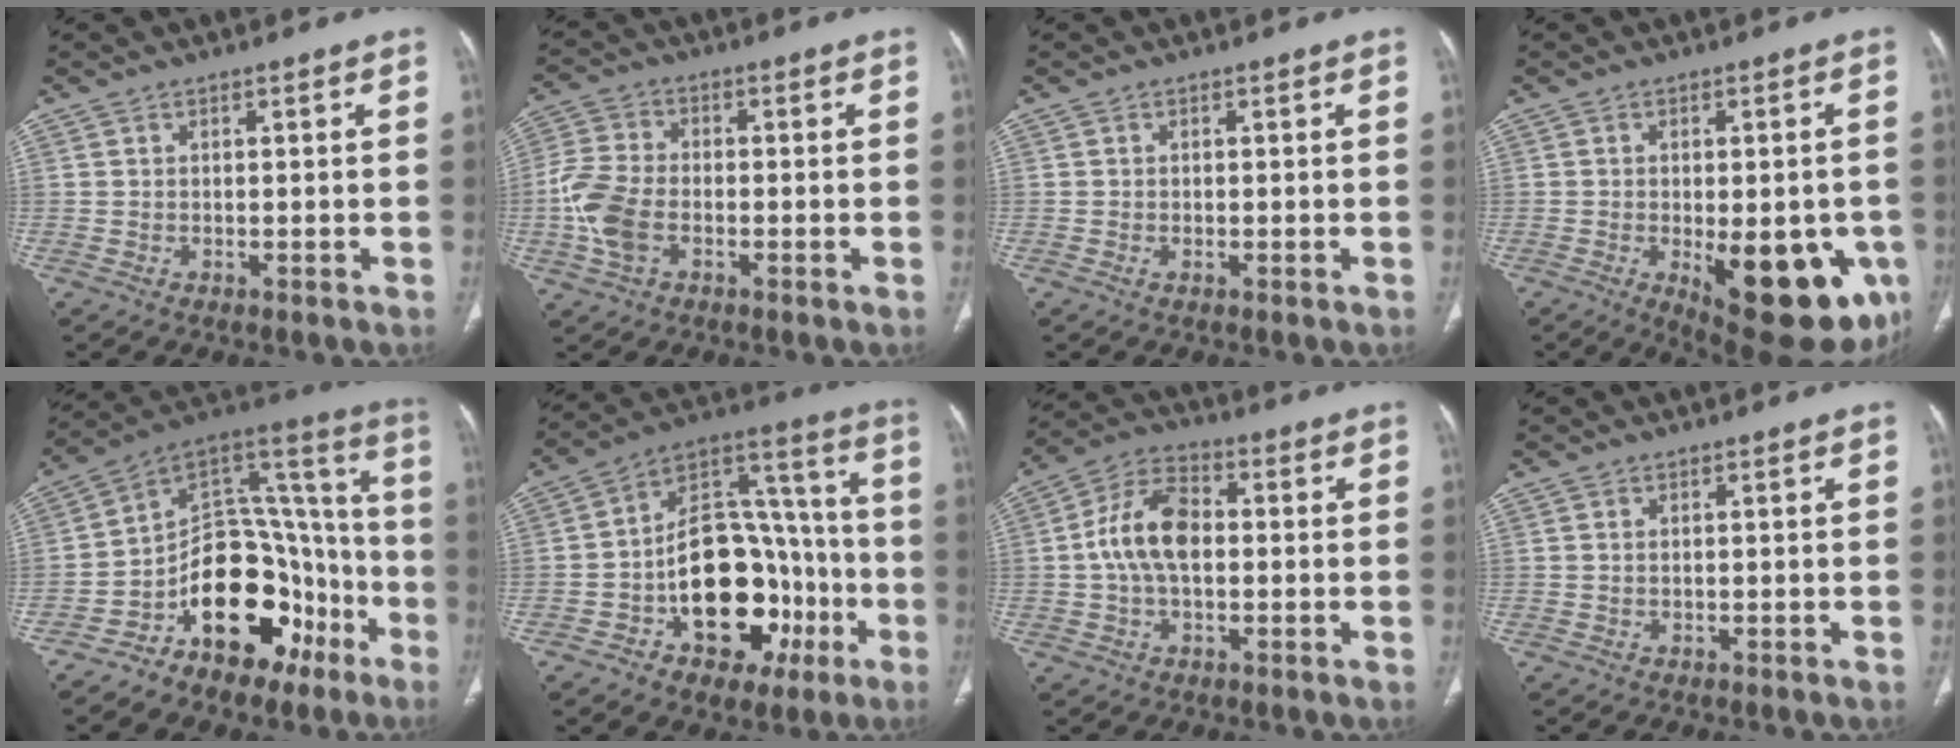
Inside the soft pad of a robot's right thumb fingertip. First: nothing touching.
{"total": 9.0, "force": [-2.3, 5.6, 6.6], "torque": [-0.150, 0.011, -0.051]}
{"total": 0.6, "force": [-0.2, 0.3, 0.5], "torque": [-0.013, 0.000, -0.004]}
{"total": 20.2, "force": [-6.3, 8.6, 17.1], "torque": [-0.160, -0.012, -0.060]}
{"total": 24.1, "force": [-10.8, 14.7, 15.7], "torque": [-0.180, 0.116, -0.160]}
{"total": 24.3, "force": [-7.0, 15.3, 17.5], "torque": [-0.219, 0.061, -0.094]}
{"total": 10.7, "force": [0.1, 6.3, 8.7], "torque": [-0.166, 0.026, -0.005]}
{"total": 0.0}